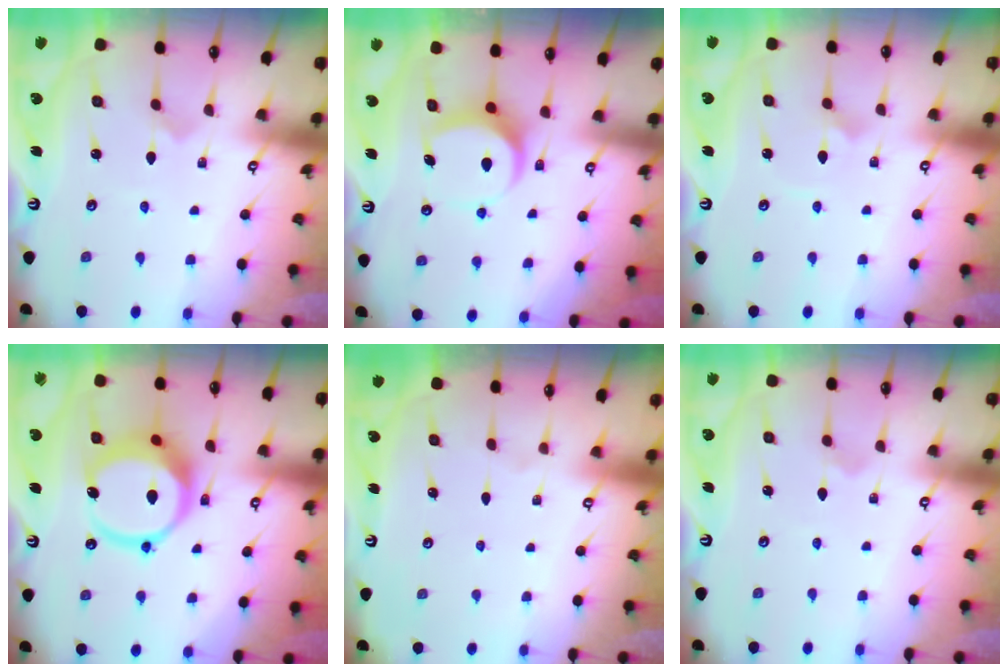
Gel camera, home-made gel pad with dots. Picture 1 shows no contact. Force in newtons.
{"total": 8.3, "press": 8.2, "slide": 0.9}
{"total": 3.0, "press": 3.0, "slide": 0.0}
{"total": 14.7, "press": 14.6, "slide": 2.0}
{"total": 0.0}
{"total": 2.2, "press": 2.2, "slide": 0.4}